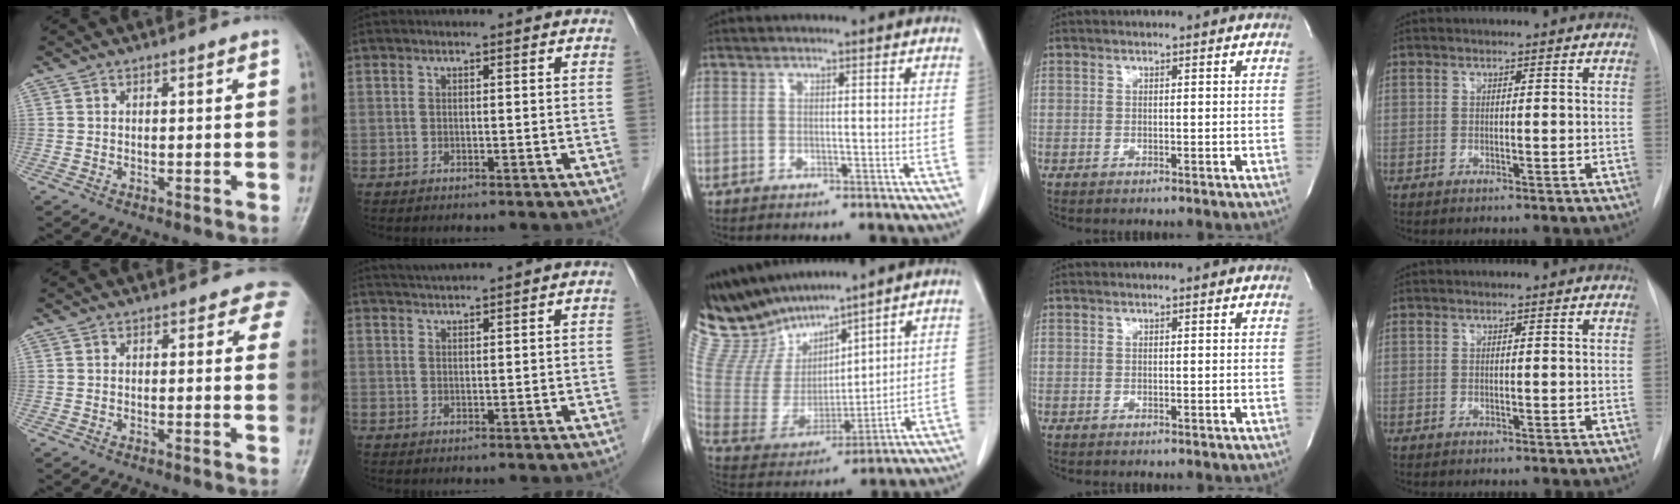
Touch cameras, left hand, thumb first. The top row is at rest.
{"thumb": {"total": 3.8, "force": [2.2, 2.3, 2.0], "torque": [0.012, -0.006, 0.005]}, "index": {"total": 3.5, "force": [3.2, -0.9, 1.1], "torque": [-0.015, 0.021, 0.060]}, "middle": {"total": 14.6, "force": [13.5, 3.7, 4.2], "torque": [-0.103, 0.007, 0.278]}}